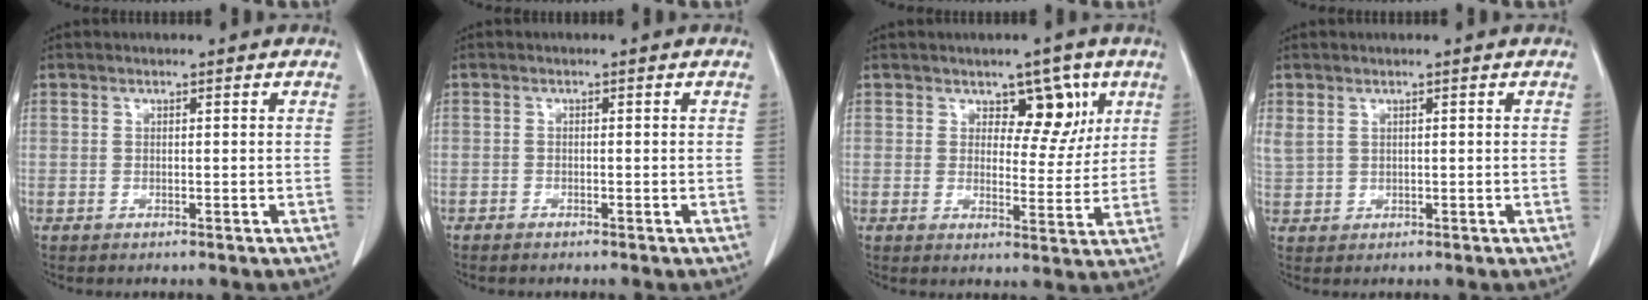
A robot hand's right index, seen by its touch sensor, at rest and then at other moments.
{"total": 0.6, "force": [-0.6, 0.2, 0.2], "torque": [-0.002, 0.000, -0.013]}
{"total": 6.0, "force": [2.9, 3.5, 3.9], "torque": [-0.035, 0.001, 0.039]}
{"total": 2.3, "force": [0.9, 1.8, 1.1], "torque": [-0.040, 0.017, 0.029]}